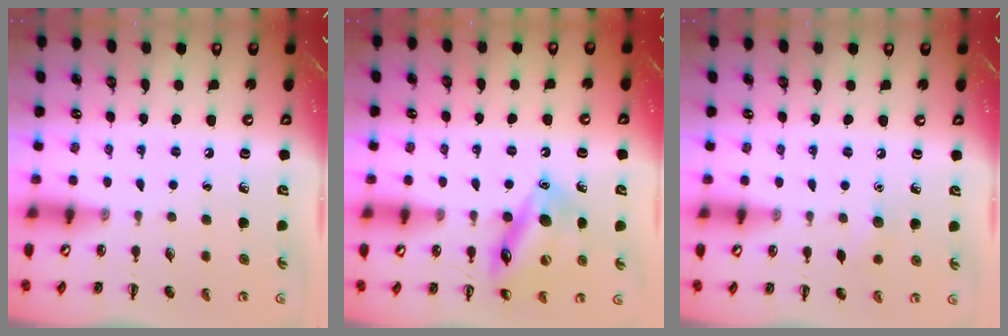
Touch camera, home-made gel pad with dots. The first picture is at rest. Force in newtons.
{"total": 15.5, "press": 15.4, "slide": 2.1}
{"total": 4.9, "press": 4.7, "slide": 1.4}